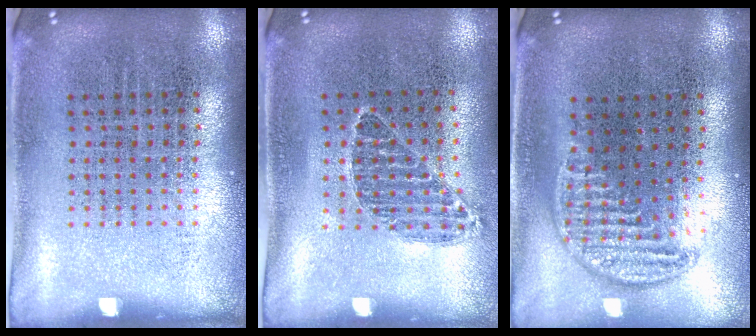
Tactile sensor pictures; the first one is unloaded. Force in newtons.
{"total": 0.9, "press": 0.7, "slide": 0.5}
{"total": 1.0, "press": 1.0, "slide": 0.4}